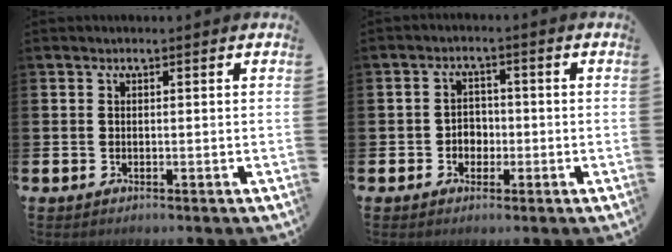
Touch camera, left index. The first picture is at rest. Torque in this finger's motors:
{"motor_torque": [0.17, 0.51, 0.02, 0.01]}